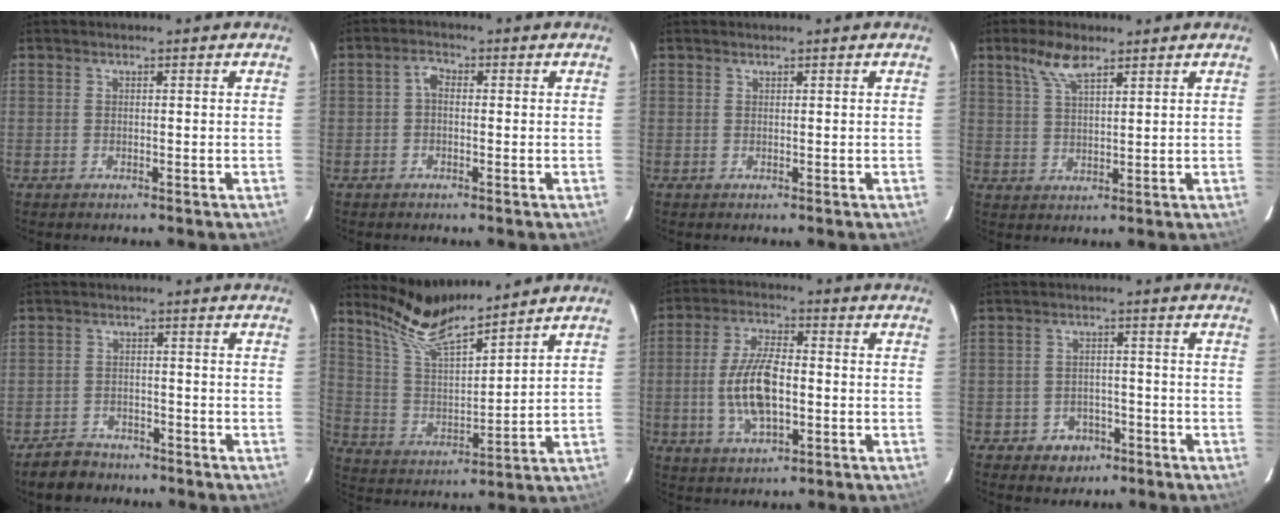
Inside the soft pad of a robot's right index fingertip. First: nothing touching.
{"total": 1.9, "force": [-0.3, 1.3, 1.4], "torque": [-0.029, 0.010, -0.008]}
{"total": 0.0}
{"total": 6.0, "force": [4.0, 2.2, 3.9], "torque": [-0.076, 0.011, 0.081]}
{"total": 5.3, "force": [-4.2, 3.2, 0.6], "torque": [-0.031, 0.017, -0.066]}
{"total": 12.0, "force": [10.6, 1.6, 5.5], "torque": [-0.109, -0.007, 0.208]}
{"total": 11.0, "force": [-1.5, 4.8, 9.8], "torque": [-0.198, 0.003, -0.027]}
{"total": 5.1, "force": [-2.9, 4.1, 0.9], "torque": [-0.032, 0.016, -0.031]}